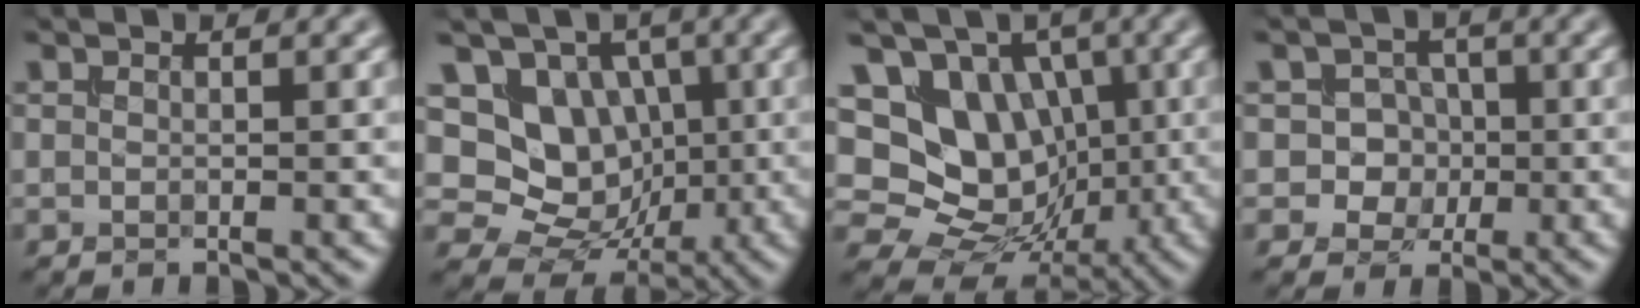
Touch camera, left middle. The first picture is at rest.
{"total": 10.2, "force": [1.7, 8.7, 5.2], "torque": [-0.084, 0.024, -0.004]}
{"total": 13.2, "force": [2.1, 11.3, 6.5], "torque": [-0.137, 0.043, 0.013]}
{"total": 4.0, "force": [-0.4, 3.7, 1.6], "torque": [-0.005, 0.015, -0.027]}